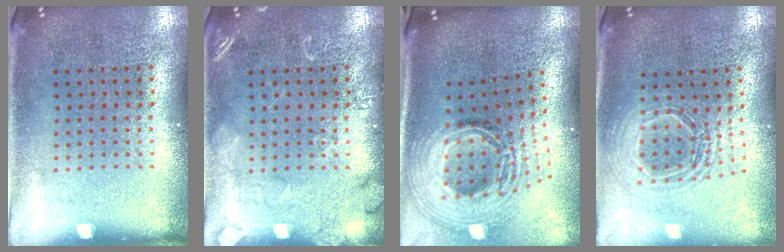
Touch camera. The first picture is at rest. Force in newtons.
{"total": 2.0, "press": 2.0, "slide": 0.2}
{"total": 3.0, "press": 2.1, "slide": 2.1}
{"total": 1.9, "press": 1.6, "slide": 1.0}